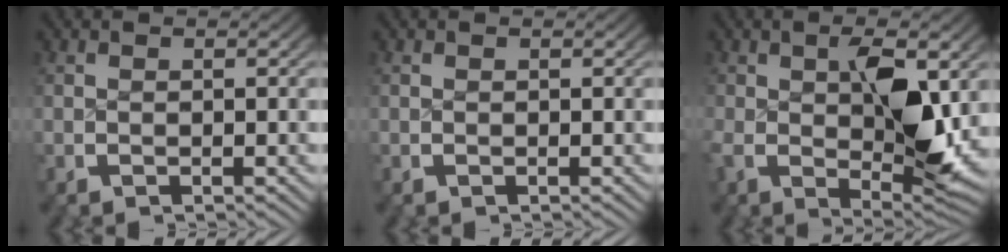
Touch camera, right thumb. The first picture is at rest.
{"total": 0.0}
{"total": 8.2, "force": [-0.1, 3.7, 7.3], "torque": [-0.123, -0.025, 0.012]}